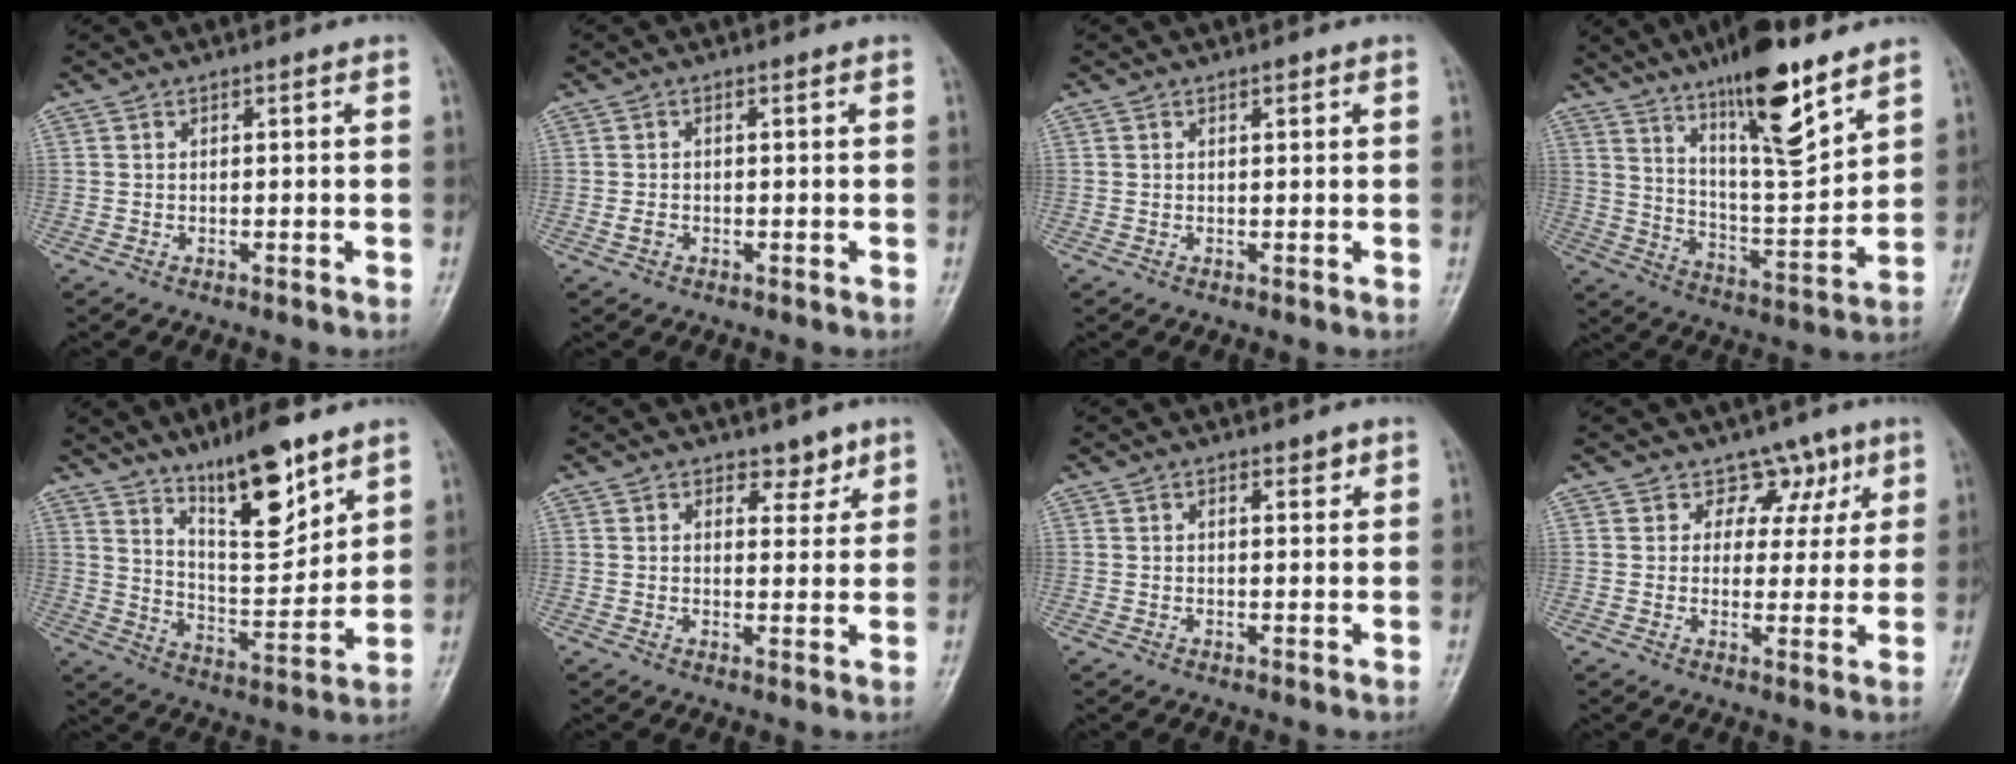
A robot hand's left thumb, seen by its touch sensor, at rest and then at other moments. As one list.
[{"total": 1.3, "force": [-0.4, 0.9, 0.8], "torque": [-0.016, 0.001, -0.009]}, {"total": 0.9, "force": [0.5, 0.4, 0.6], "torque": [-0.006, -0.001, 0.007]}, {"total": 17.6, "force": [11.7, 4.0, 12.5], "torque": [-0.185, -0.071, 0.205]}, {"total": 14.4, "force": [9.6, 4.3, 9.8], "torque": [-0.133, -0.069, 0.174]}, {"total": 3.6, "force": [2.5, 2.3, 1.4], "torque": [0.007, -0.015, 0.035]}, {"total": 2.0, "force": [1.0, 1.0, 1.4], "torque": [-0.010, -0.002, 0.013]}, {"total": 5.6, "force": [3.3, 4.4, 1.2], "torque": [0.028, -0.010, 0.044]}]